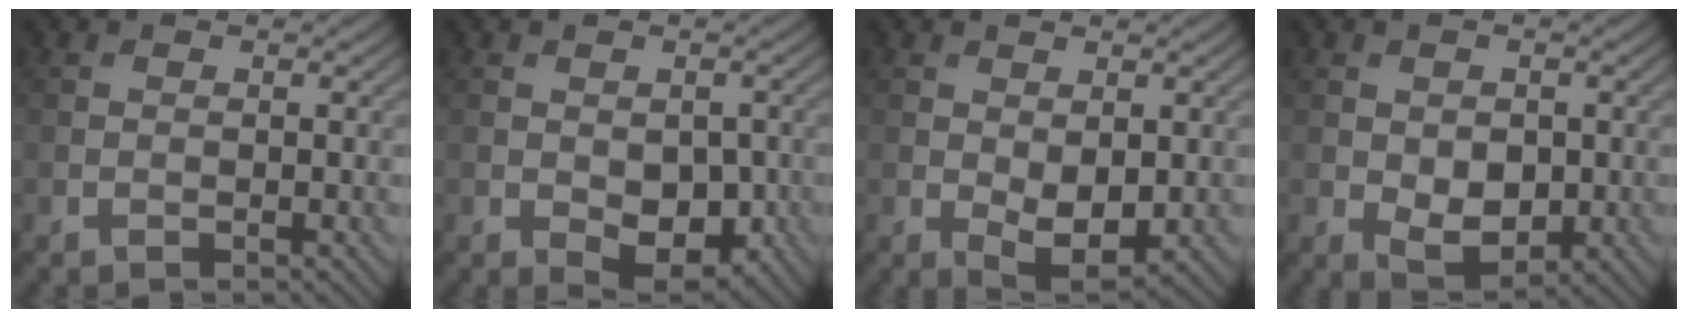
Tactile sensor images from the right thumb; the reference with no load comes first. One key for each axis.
{"total": 5.5, "fx": -1.3, "fy": 3.4, "fz": 4.0, "tx": -0.063, "ty": -0.019, "tz": -0.012}
{"total": 4.0, "fx": -0.3, "fy": 2.2, "fz": 3.3, "tx": -0.059, "ty": -0.013, "tz": 0.003}
{"total": 4.8, "fx": -0.7, "fy": 3.3, "fz": 3.4, "tx": -0.066, "ty": -0.016, "tz": -0.006}